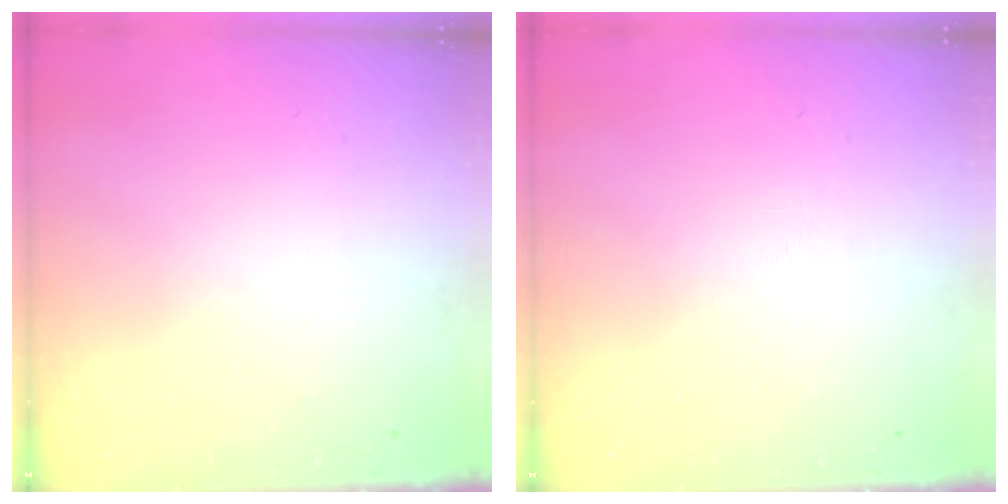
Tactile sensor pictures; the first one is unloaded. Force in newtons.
{"total": 0.0}